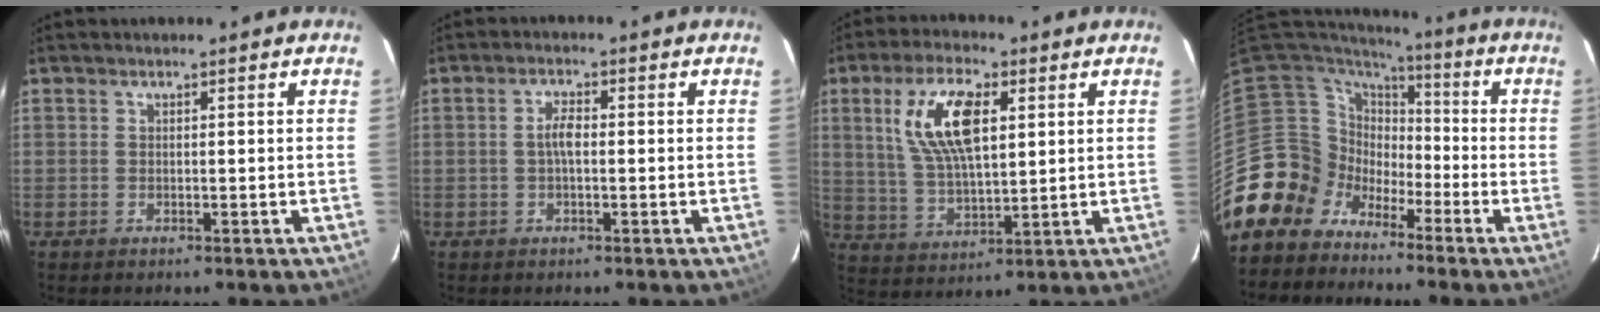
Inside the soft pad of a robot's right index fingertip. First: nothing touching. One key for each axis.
{"total": 2.4, "fx": -0.2, "fy": 0.9, "fz": 2.2, "tx": -0.045, "ty": 0.005, "tz": -0.003}
{"total": 13.1, "fx": 4.4, "fy": 5.4, "fz": 11.0, "tx": -0.215, "ty": 0.009, "tz": 0.090}
{"total": 11.1, "fx": -6.2, "fy": 9.2, "fz": 0.7, "tx": -0.040, "ty": 0.034, "tz": -0.123}